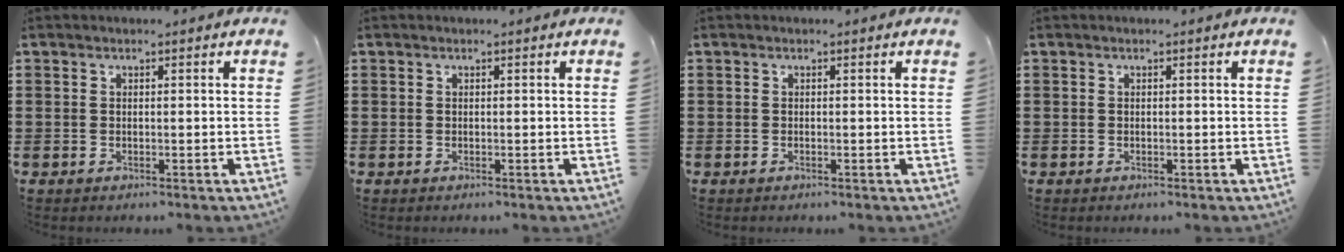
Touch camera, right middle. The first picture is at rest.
{"total": 0.0}
{"total": 0.0}
{"total": 0.0}